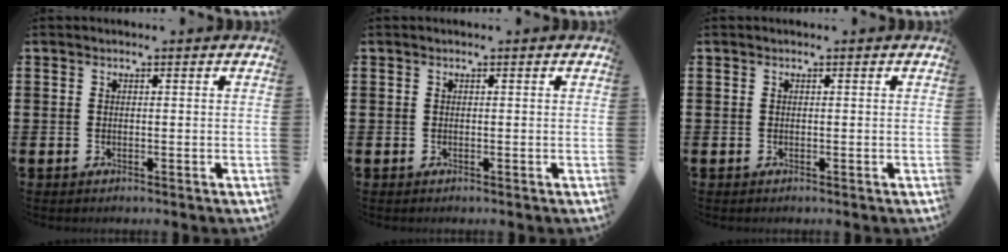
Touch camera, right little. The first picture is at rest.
{"total": 0.0}
{"total": 0.0}